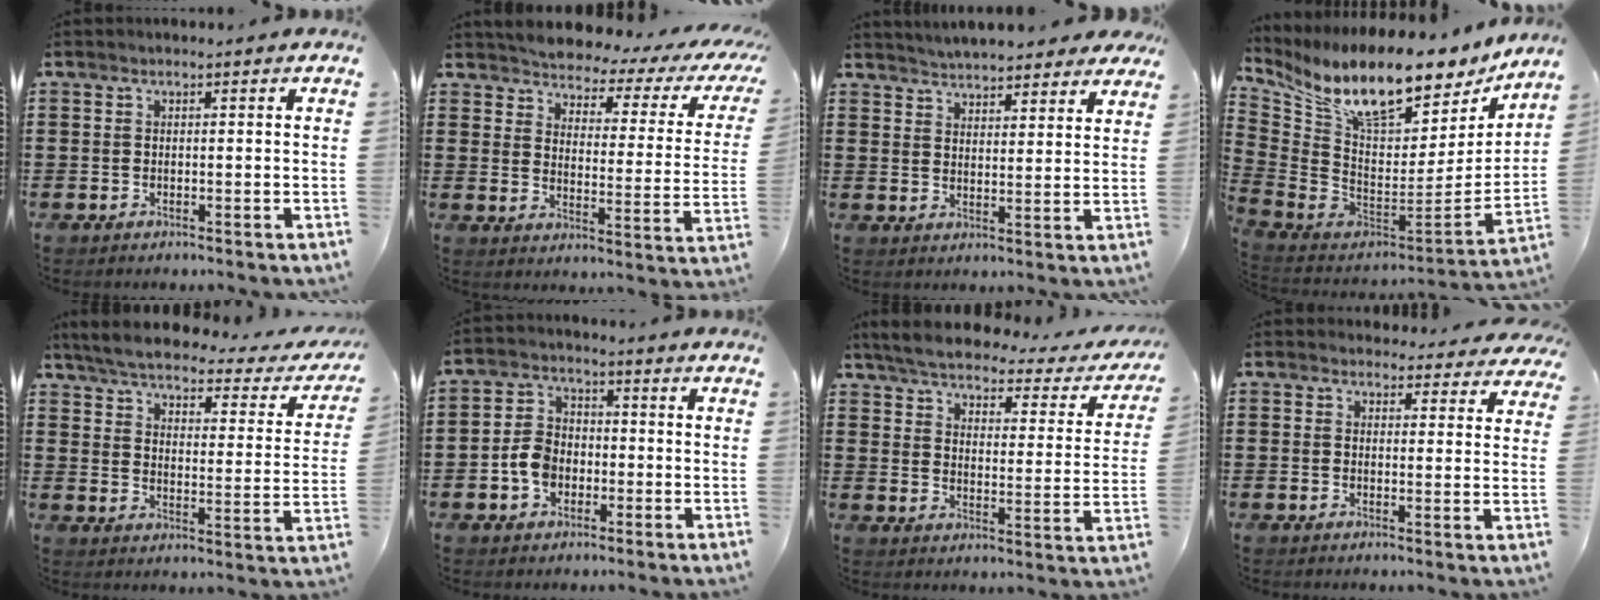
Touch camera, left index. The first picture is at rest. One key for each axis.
{"total": 2.9, "fx": 2.8, "fy": 0.2, "fz": 0.7, "tx": -0.037, "ty": -0.031, "tz": 0.038}
{"total": 4.6, "fx": 4.5, "fy": 0.5, "fz": 0.2, "tx": -0.023, "ty": -0.018, "tz": 0.082}
{"total": 13.5, "fx": 10.1, "fy": 3.7, "fz": 8.2, "tx": -0.164, "ty": -0.079, "tz": 0.173}
{"total": 4.3, "fx": 4.0, "fy": 0.4, "fz": 1.7, "tx": -0.057, "ty": -0.026, "tz": 0.062}
{"total": 5.3, "fx": -1.8, "fy": 4.0, "fz": 3.0, "tx": -0.079, "ty": 0.007, "tz": -0.040}
{"total": 4.3, "fx": 4.0, "fy": 0.3, "fz": 1.7, "tx": -0.056, "ty": -0.028, "tz": 0.062}
{"total": 3.5, "fx": 3.3, "fy": 1.0, "fz": 0.6, "tx": -0.006, "ty": -0.016, "tz": 0.058}